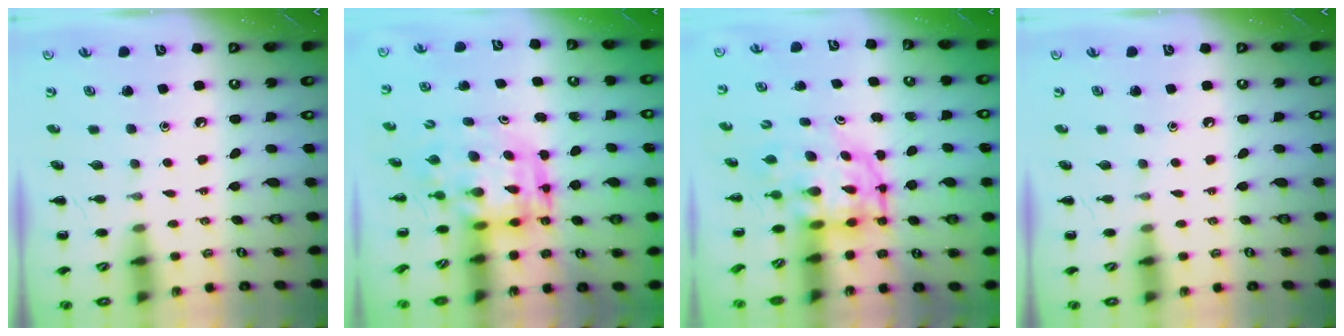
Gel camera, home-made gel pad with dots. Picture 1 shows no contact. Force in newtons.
{"total": 3.9, "press": 3.8, "slide": 0.8}
{"total": 4.7, "press": 4.6, "slide": 1.2}
{"total": 0.0}